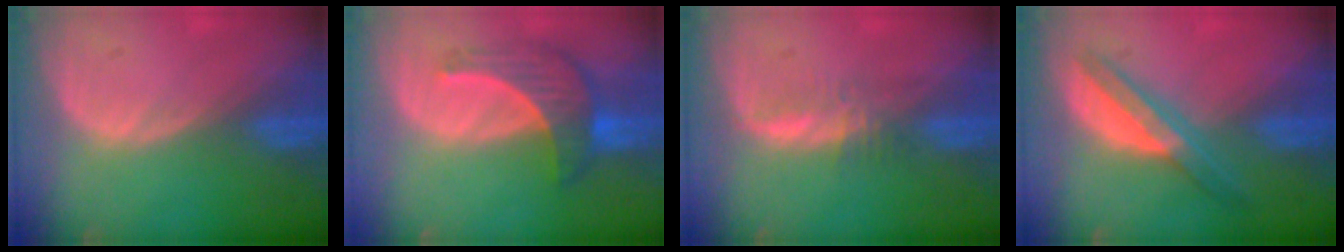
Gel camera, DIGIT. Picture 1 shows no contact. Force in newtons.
{"total": 7.3, "press": 6.8, "slide": 2.5}
{"total": 2.8, "press": 2.7, "slide": 0.5}
{"total": 6.2, "press": 5.5, "slide": 2.8}